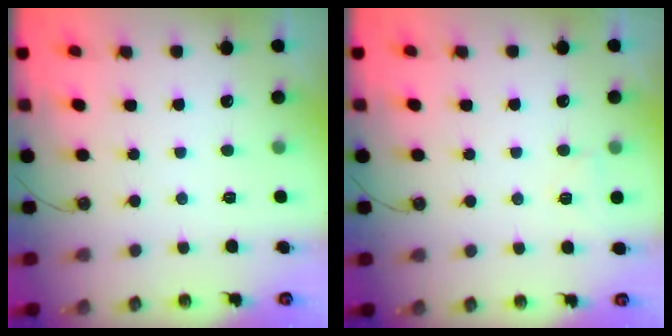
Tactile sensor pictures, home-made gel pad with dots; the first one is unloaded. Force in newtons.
{"total": 4.2, "press": 3.5, "slide": 2.3}